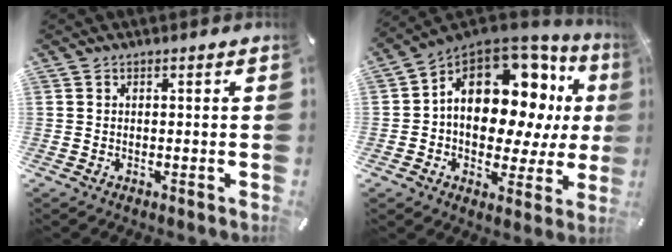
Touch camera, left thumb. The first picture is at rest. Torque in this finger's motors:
{"motor_torque": [0.75, 1.68, 1.67, -1.10, 0.69]}